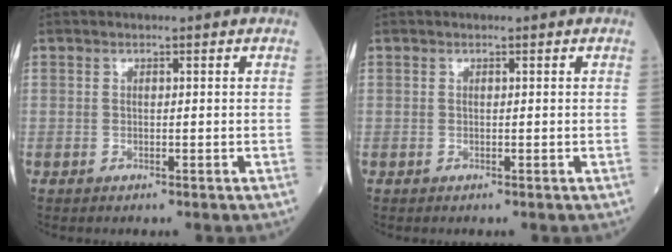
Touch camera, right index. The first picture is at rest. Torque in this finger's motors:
{"motor_torque": [0.00, 0.00, 0.00, -0.01]}